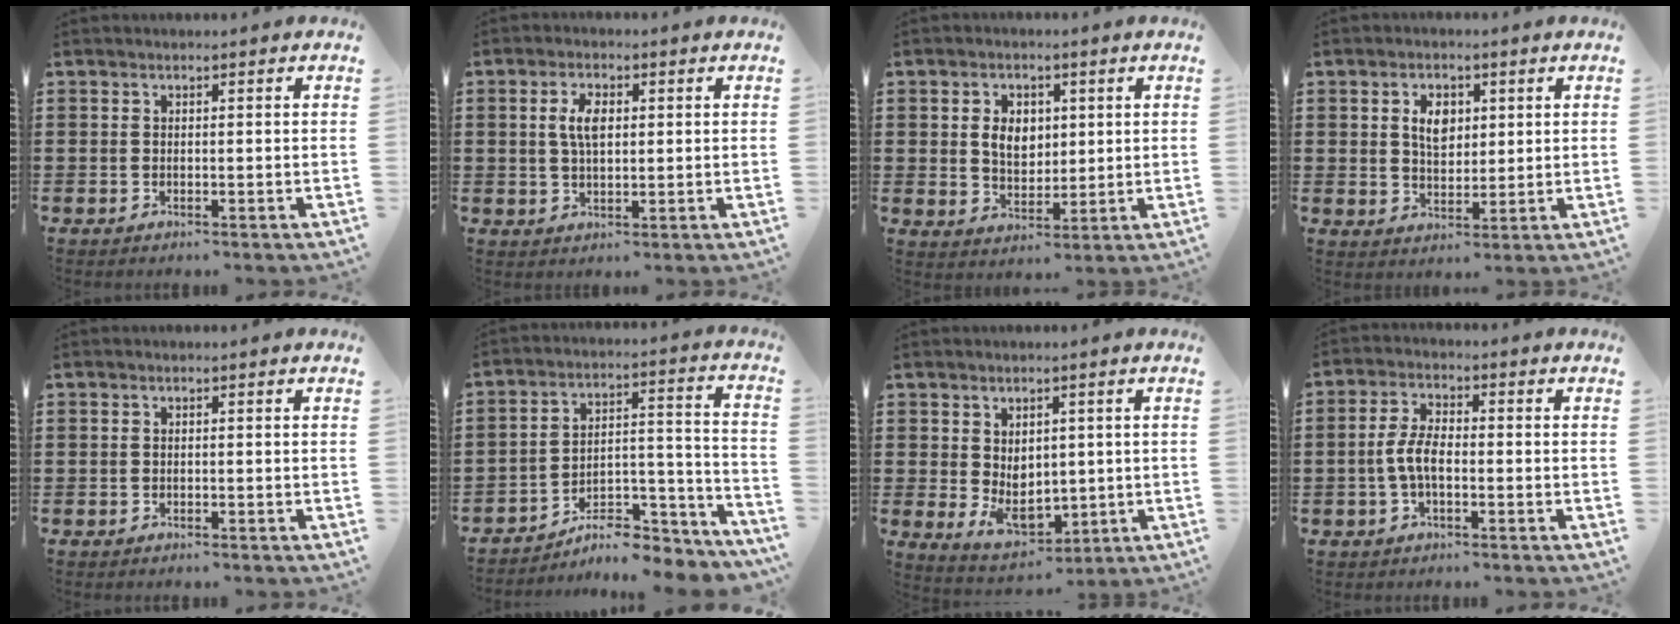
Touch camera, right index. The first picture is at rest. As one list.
[{"total": 4.4, "force": [0.8, 2.0, 3.8], "torque": [-0.079, 0.012, 0.011]}, {"total": 5.0, "force": [0.9, 3.6, 3.3], "torque": [-0.059, 0.006, 0.010]}, {"total": 4.6, "force": [1.3, 3.0, 3.3], "torque": [-0.066, 0.010, 0.018]}, {"total": 0.5, "force": [-0.5, -0.2, 0.0], "torque": [0.000, -0.003, -0.009]}, {"total": 7.7, "force": [-6.7, 1.9, 3.2], "torque": [-0.040, 0.012, -0.124]}, {"total": 5.6, "force": [-0.1, 4.3, 3.6], "torque": [-0.054, 0.005, 0.002]}, {"total": 4.7, "force": [-1.2, 1.9, 4.1], "torque": [-0.107, -0.006, -0.032]}]